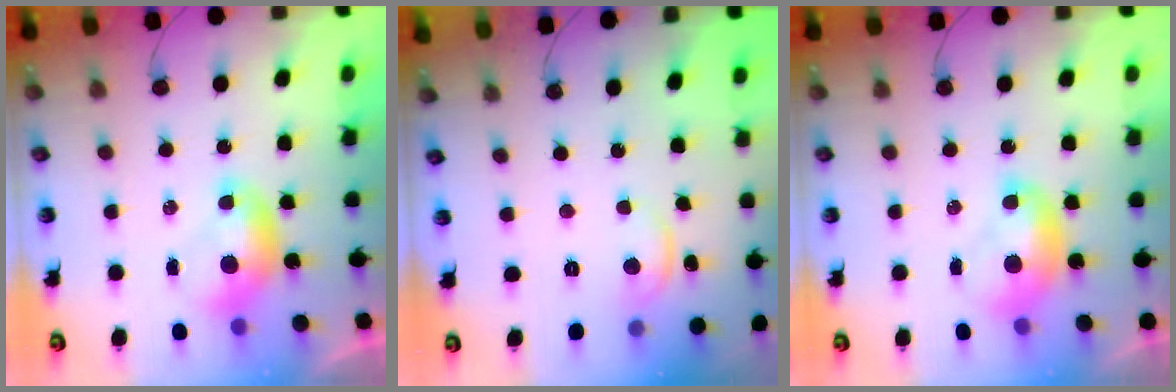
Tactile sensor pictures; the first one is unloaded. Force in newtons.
{"total": 1.4, "press": 1.4, "slide": 0.4}
{"total": 1.5, "press": 1.5, "slide": 0.2}